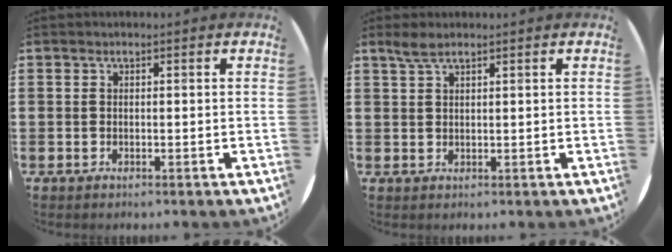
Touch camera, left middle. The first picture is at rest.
{"total": 2.1, "force": [1.7, 0.4, 1.2], "torque": [-0.025, 0.004, 0.030]}